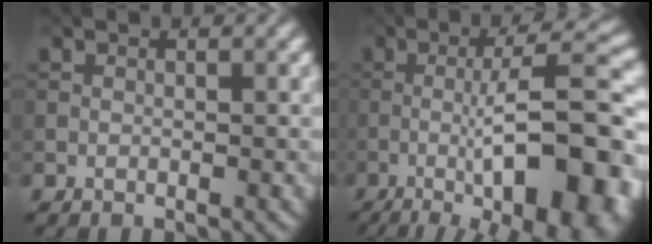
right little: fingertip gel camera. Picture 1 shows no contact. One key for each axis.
{"total": 15.3, "fx": -4.6, "fy": 4.2, "fz": 13.9, "tx": -0.178, "ty": 0.018, "tz": -0.065}